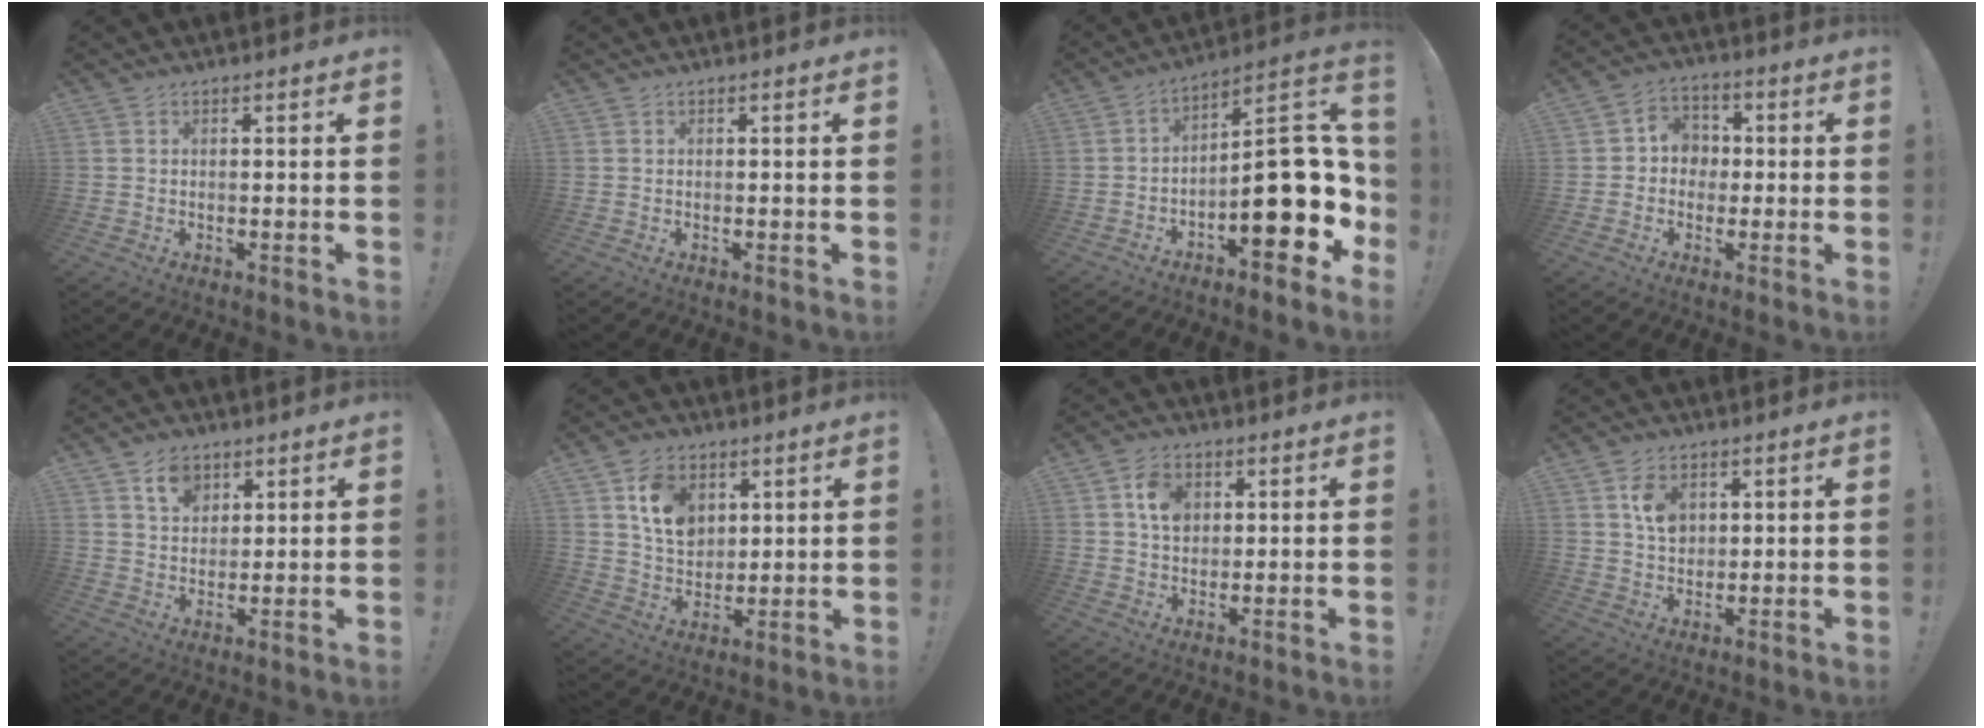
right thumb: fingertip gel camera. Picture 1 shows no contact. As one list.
[{"total": 0.0}, {"total": 18.9, "force": [-3.5, 8.8, 16.4], "torque": [-0.202, 0.022, -0.045]}, {"total": 6.8, "force": [-0.9, 6.4, 2.0], "torque": [-0.034, 0.020, -0.011]}, {"total": 7.3, "force": [4.4, 5.0, 3.0], "torque": [-0.044, -0.016, 0.080]}, {"total": 11.5, "force": [5.3, 8.4, 5.7], "torque": [-0.094, -0.014, 0.105]}, {"total": 7.7, "force": [2.5, 5.9, 4.4], "torque": [-0.069, 0.006, 0.048]}, {"total": 6.7, "force": [2.5, 5.0, 3.8], "torque": [-0.049, -0.005, 0.045]}]